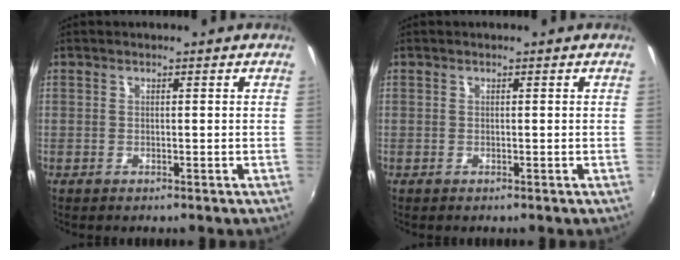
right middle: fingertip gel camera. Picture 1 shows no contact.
{"total": 0.0}